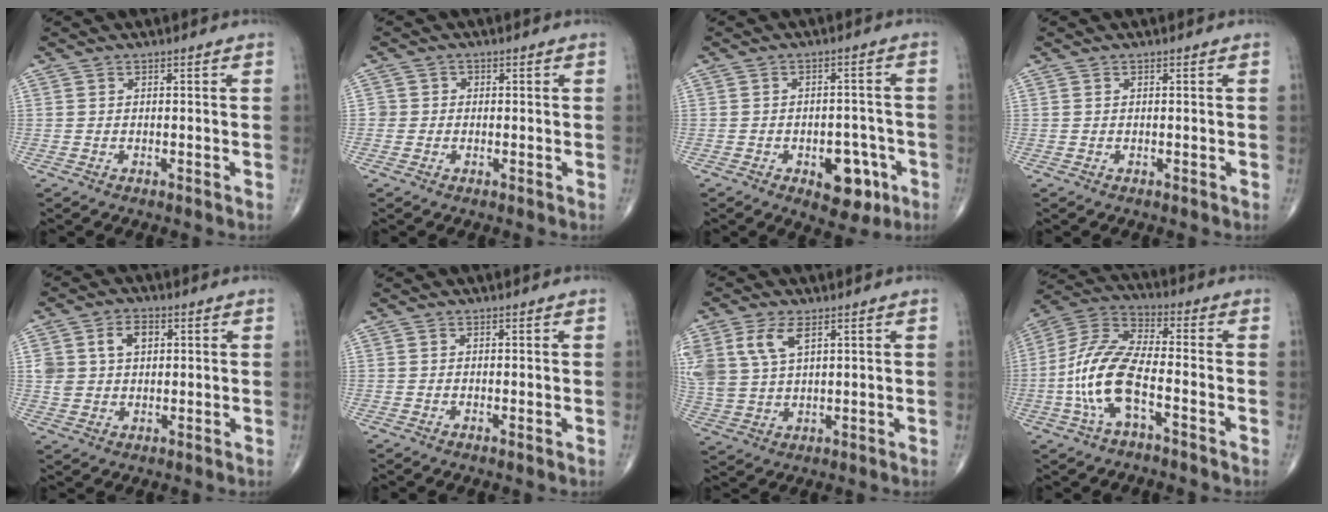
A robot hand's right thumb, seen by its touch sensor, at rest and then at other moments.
{"total": 2.6, "force": [0.1, 2.6, 0.1], "torque": [0.023, 0.008, -0.003]}
{"total": 8.5, "force": [-3.7, 4.8, 5.9], "torque": [-0.044, 0.024, -0.042]}
{"total": 0.0}
{"total": 7.2, "force": [2.1, 5.1, 4.6], "torque": [-0.064, 0.003, 0.041]}
{"total": 0.0}
{"total": 10.3, "force": [4.5, 5.7, 7.2], "torque": [-0.164, -0.003, 0.098]}
{"total": 13.4, "force": [-4.0, 5.2, 11.7], "torque": [-0.251, 0.037, -0.082]}